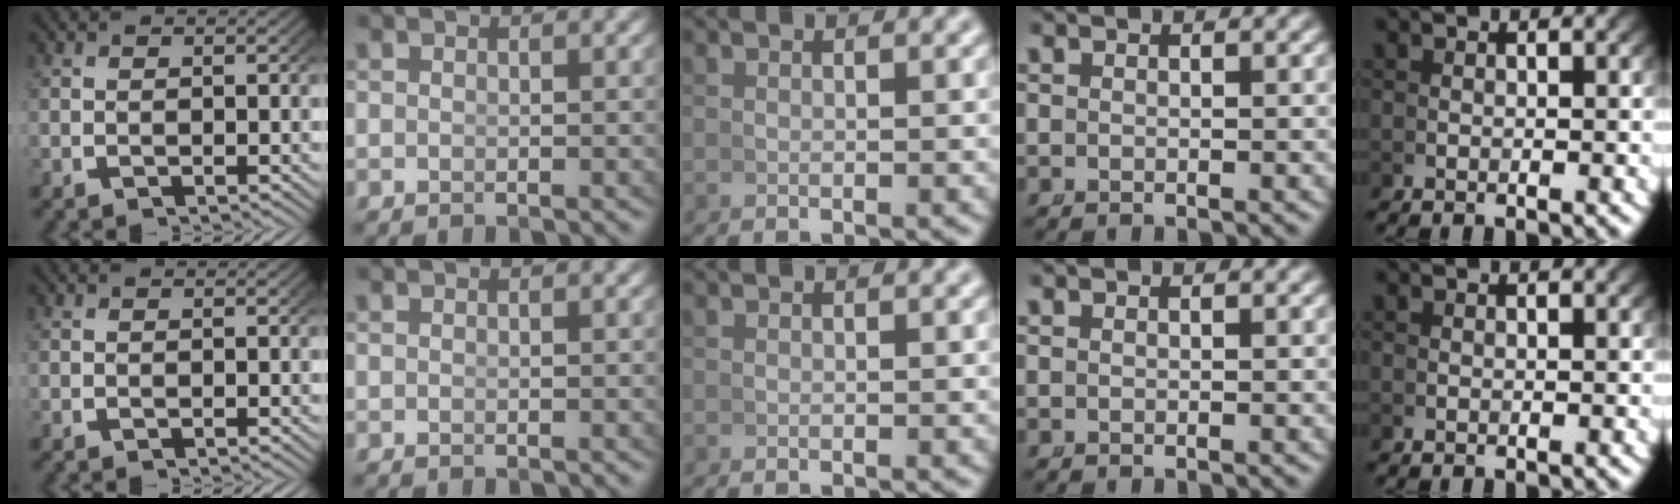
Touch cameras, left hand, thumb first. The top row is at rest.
{}